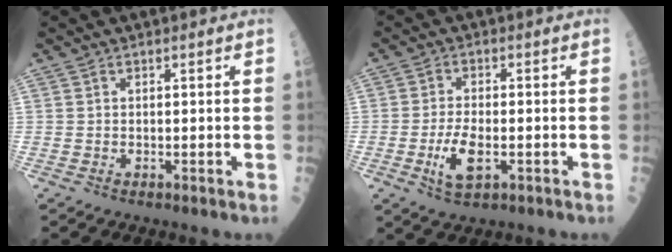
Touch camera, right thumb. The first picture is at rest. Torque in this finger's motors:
{"motor_torque": [-0.35, 0.39, -0.02, -0.14, 0.03]}